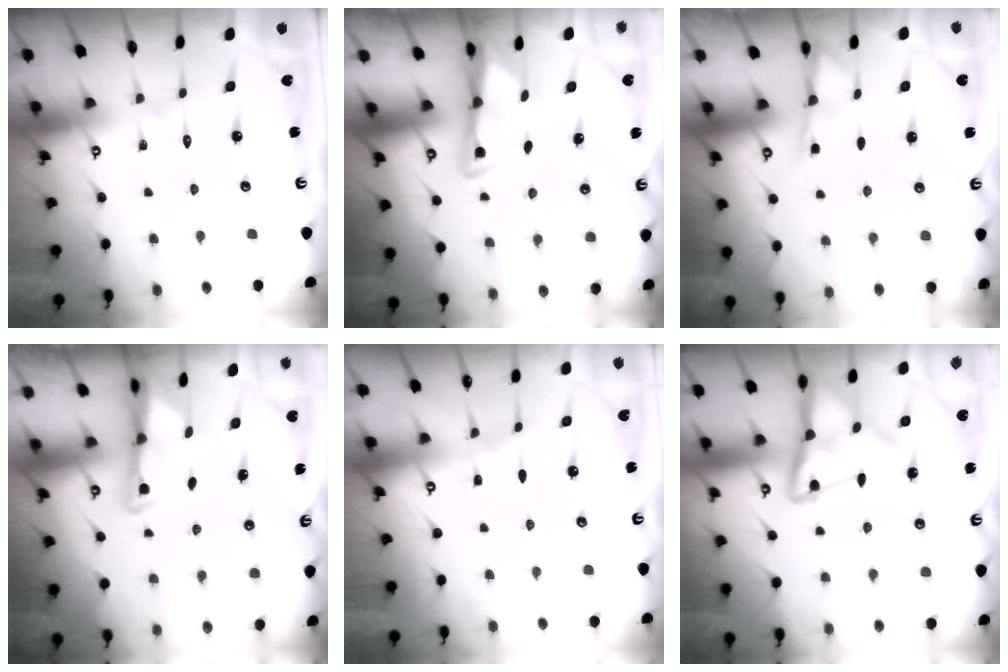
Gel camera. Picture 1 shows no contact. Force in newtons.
{"total": 2.9, "press": 2.8, "slide": 0.5}
{"total": 2.5, "press": 2.5, "slide": 0.4}
{"total": 2.9, "press": 2.8, "slide": 0.7}
{"total": 2.1, "press": 2.1, "slide": 0.3}
{"total": 12.7, "press": 12.6, "slide": 1.2}